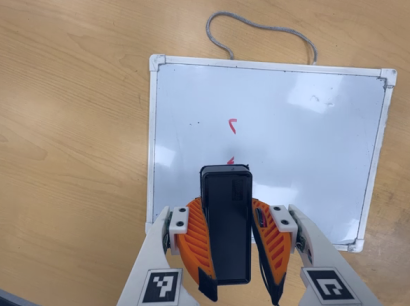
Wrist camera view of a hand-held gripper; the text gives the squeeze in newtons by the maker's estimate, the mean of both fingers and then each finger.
{"total": 9.3, "left": 7.7, "right": 11.0}